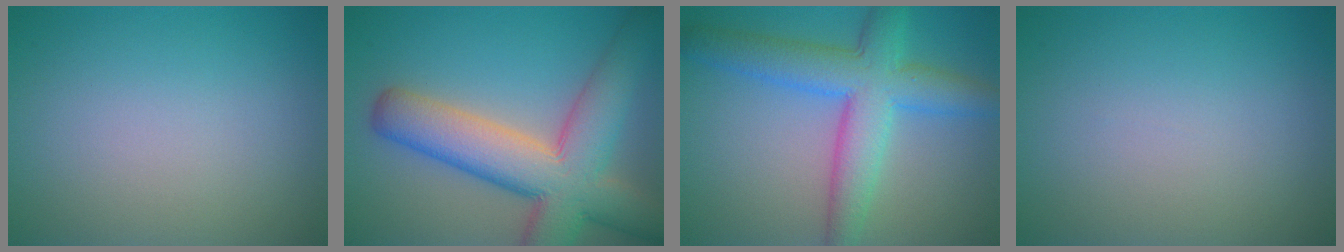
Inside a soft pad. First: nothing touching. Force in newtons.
{"total": 10.3, "press": 10.3, "slide": 0.5}
{"total": 6.9, "press": 6.9, "slide": 0.3}
{"total": 0.0}